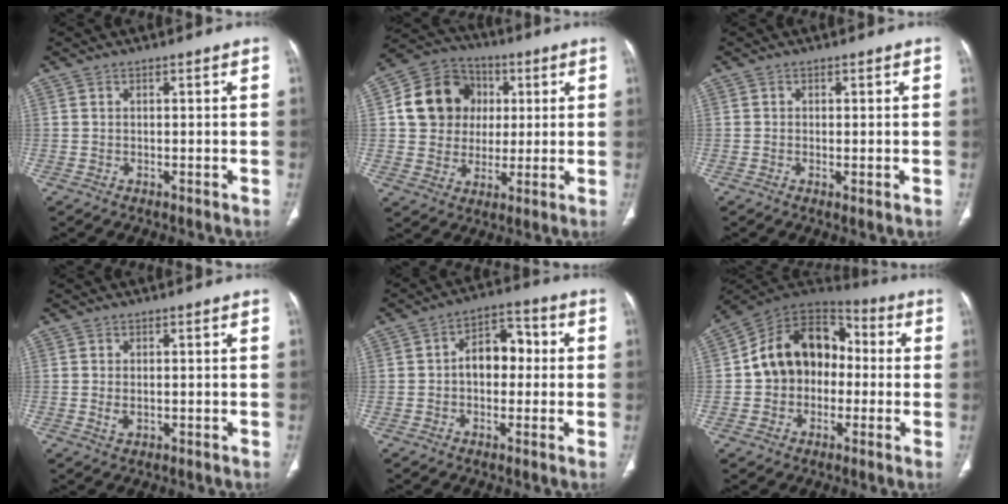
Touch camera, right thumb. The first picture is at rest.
{"total": 14.5, "force": [2.6, 12.8, 6.2], "torque": [-0.083, 0.011, 0.044]}
{"total": 1.2, "force": [-0.3, 0.3, 1.1], "torque": [-0.025, -0.006, -0.005]}
{"total": 1.7, "force": [-0.1, 1.1, 1.3], "torque": [-0.027, -0.003, 0.001]}
{"total": 8.7, "force": [0.2, 5.9, 6.4], "torque": [-0.066, 0.030, -0.007]}
{"total": 16.6, "force": [-0.1, 12.8, 10.6], "torque": [-0.135, 0.048, -0.013]}